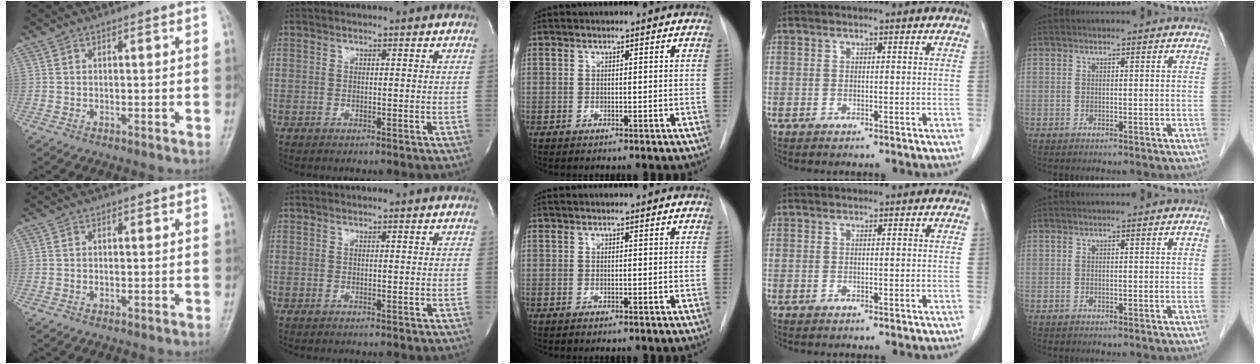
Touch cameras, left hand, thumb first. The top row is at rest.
{}